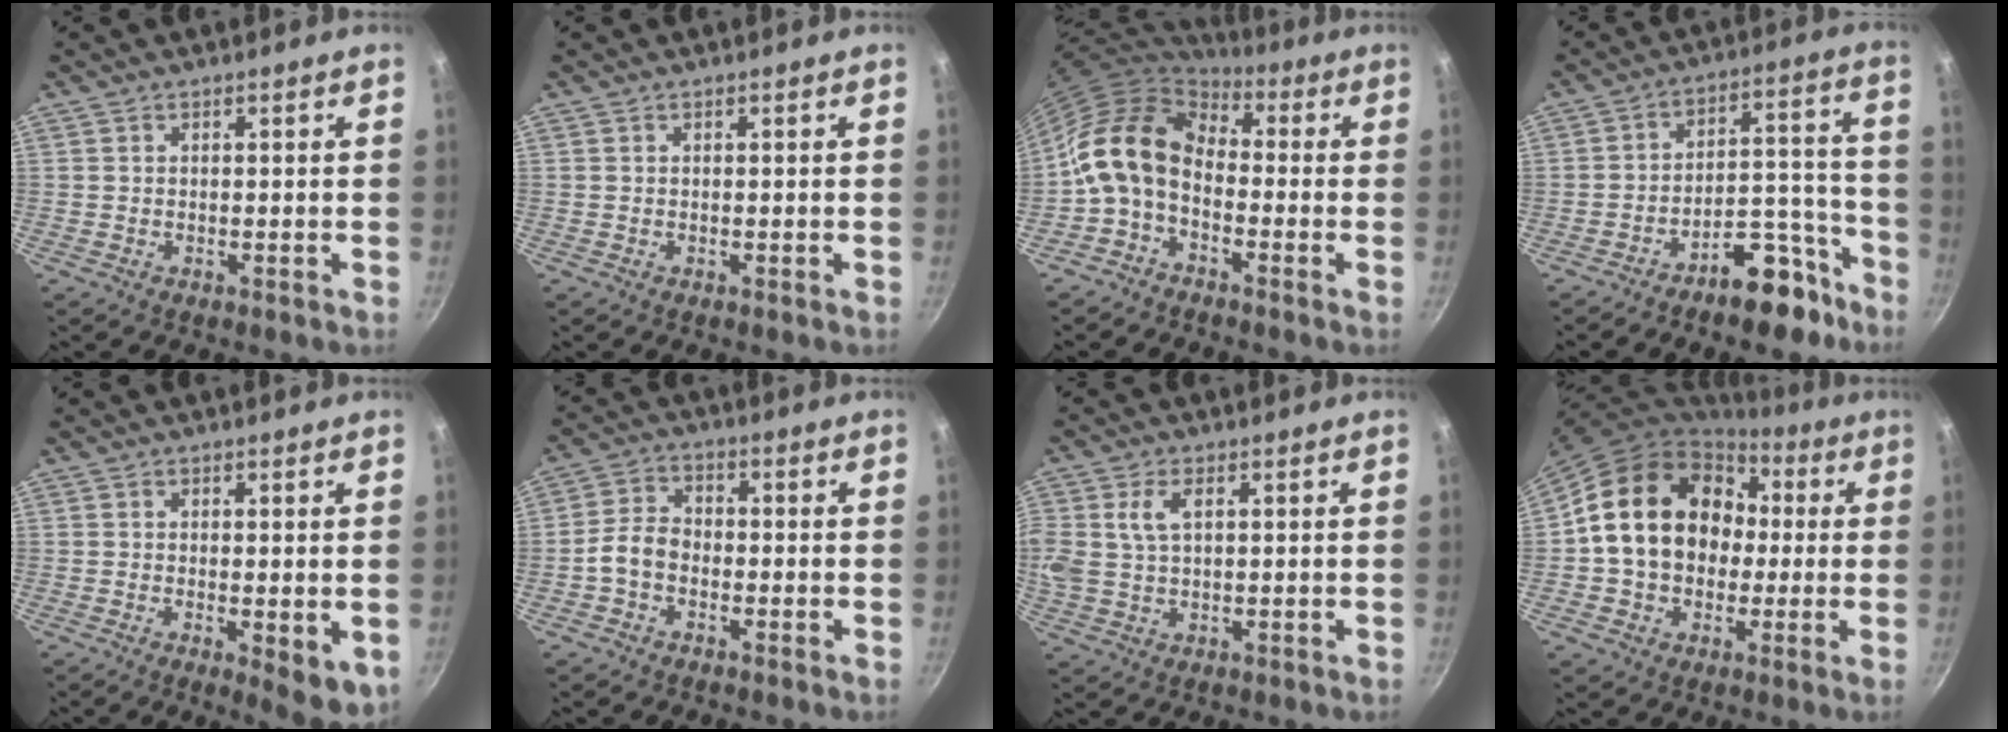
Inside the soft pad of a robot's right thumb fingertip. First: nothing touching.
{"total": 0.0}
{"total": 12.5, "force": [-1.5, 8.7, 8.9], "torque": [-0.149, 0.039, -0.047]}
{"total": 12.3, "force": [-8.6, 5.5, 6.9], "torque": [-0.051, 0.099, -0.121]}
{"total": 6.7, "force": [-1.3, 2.1, 6.2], "torque": [-0.073, -0.010, -0.011]}
{"total": 5.1, "force": [-1.8, 3.6, 3.1], "torque": [-0.049, 0.029, -0.045]}
{"total": 9.4, "force": [2.4, 6.1, 6.7], "torque": [-0.138, 0.012, 0.045]}
{"total": 19.3, "force": [1.7, 15.5, 11.4], "torque": [-0.168, 0.043, 0.027]}